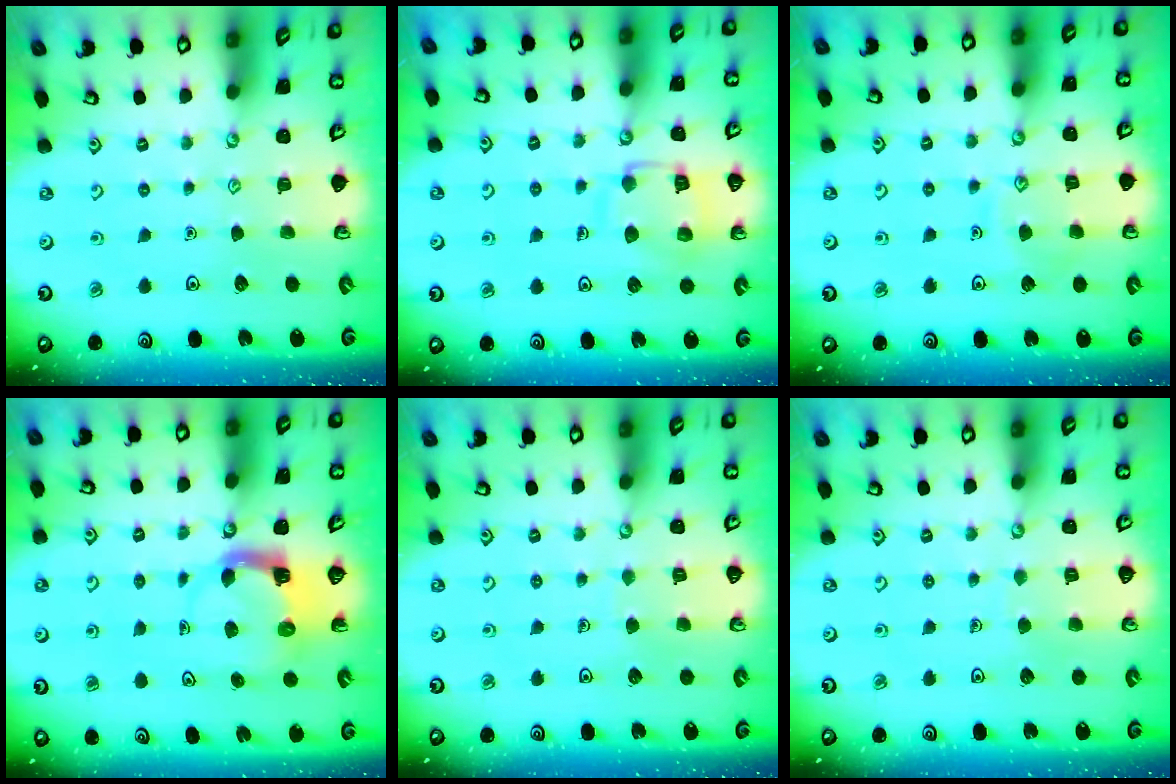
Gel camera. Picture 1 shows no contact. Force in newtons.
{"total": 12.6, "press": 12.5, "slide": 1.3}
{"total": 7.8, "press": 7.8, "slide": 0.7}
{"total": 3.8, "press": 3.8, "slide": 0.2}
{"total": 2.9, "press": 2.9, "slide": 0.2}
{"total": 2.9, "press": 2.9, "slide": 0.2}